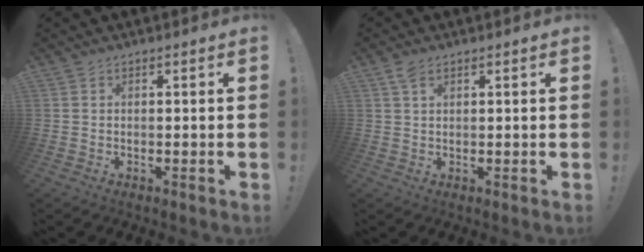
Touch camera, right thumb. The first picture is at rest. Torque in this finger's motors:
{"motor_torque": [0.00, 0.73, 0.17, -0.08, 0.00]}